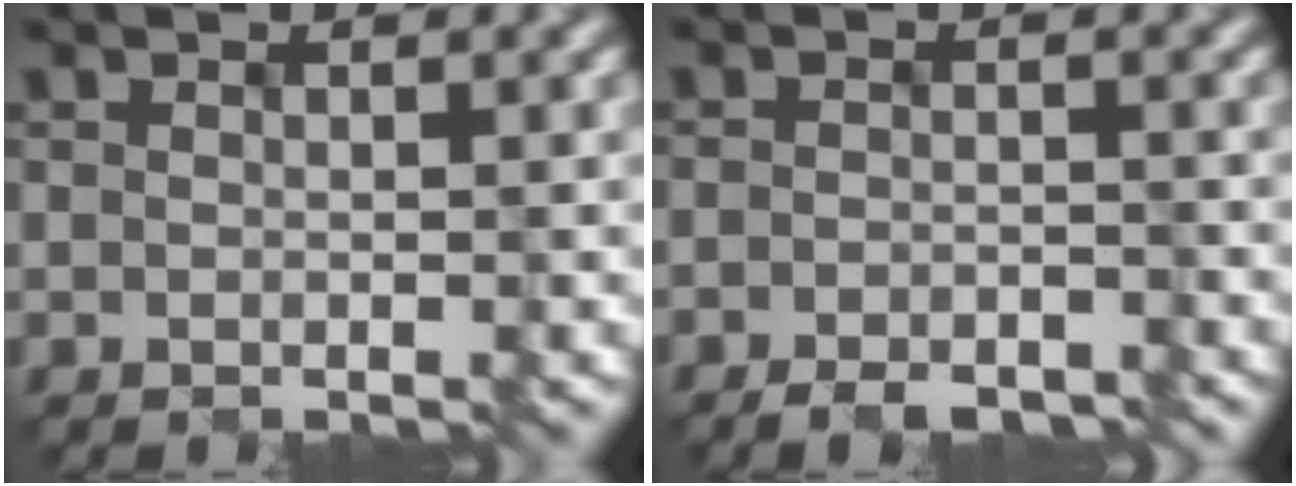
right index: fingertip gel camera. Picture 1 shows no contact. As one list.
[{"total": 2.2, "force": [-2.1, 0.4, 0.7], "torque": [-0.009, -0.001, -0.034]}]